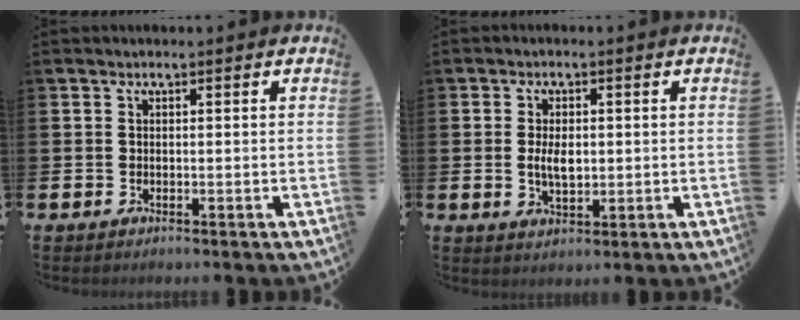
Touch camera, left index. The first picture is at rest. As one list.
[{"total": 3.6, "force": [0.2, 2.0, 3.0], "torque": [-0.044, 0.000, -0.002]}]